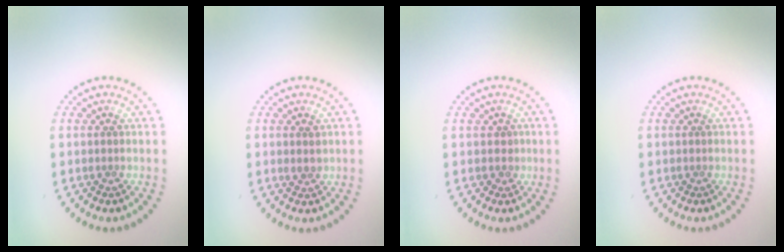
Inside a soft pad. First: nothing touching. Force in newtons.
{"total": 1.1, "press": 1.0, "slide": 0.4}
{"total": 0.6, "press": 0.3, "slide": 0.5}
{"total": 0.0}